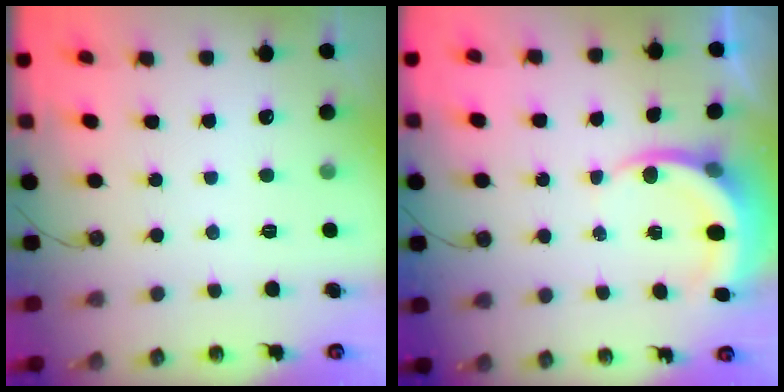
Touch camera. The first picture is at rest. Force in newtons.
{"total": 4.6, "press": 4.6, "slide": 0.3}